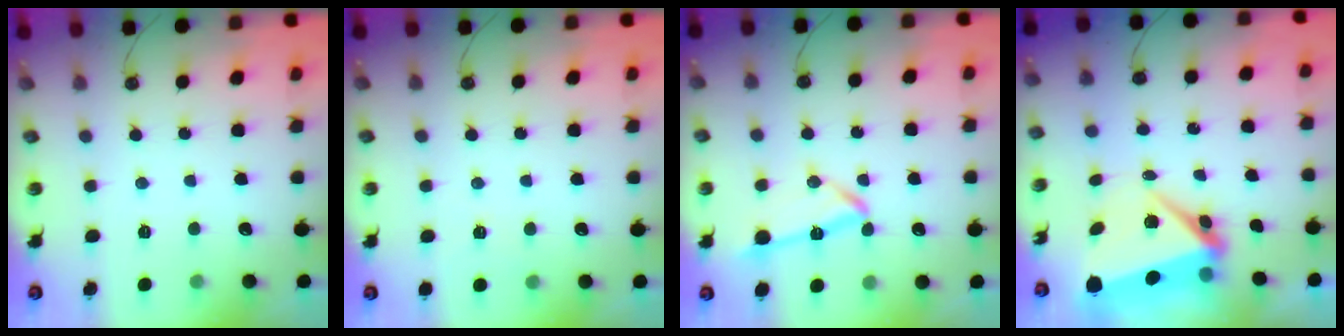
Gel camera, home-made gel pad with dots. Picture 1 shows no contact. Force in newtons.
{"total": 2.4, "press": 2.4, "slide": 0.4}
{"total": 11.1, "press": 11.1, "slide": 0.6}
{"total": 8.4, "press": 8.2, "slide": 1.8}